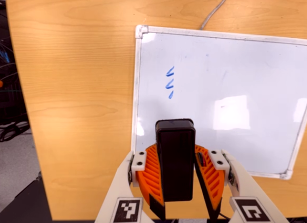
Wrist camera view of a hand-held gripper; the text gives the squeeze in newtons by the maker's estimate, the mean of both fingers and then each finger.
{"total": 8.1, "left": 8.7, "right": 7.4}